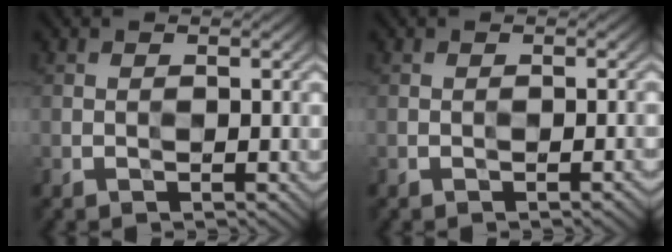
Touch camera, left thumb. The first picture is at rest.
{"total": 1.0, "force": [-0.9, -0.2, 0.5], "torque": [-0.005, 0.005, -0.011]}